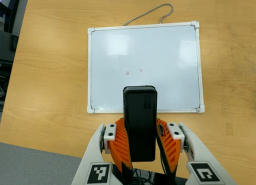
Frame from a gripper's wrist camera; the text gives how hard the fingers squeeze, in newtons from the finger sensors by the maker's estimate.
{"total": 9.2, "left": 8.0, "right": 10.4}